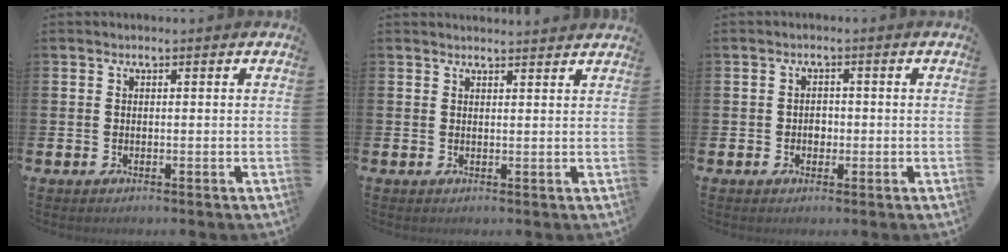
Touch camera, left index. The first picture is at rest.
{"total": 1.7, "force": [1.7, -0.1, -0.1], "torque": [0.007, -0.013, 0.029]}
{"total": 1.6, "force": [-0.3, 1.4, 0.7], "torque": [-0.007, 0.004, -0.009]}